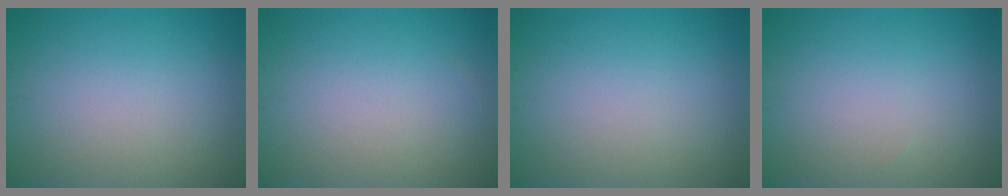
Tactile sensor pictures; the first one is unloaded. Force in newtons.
{"total": 0.0}
{"total": 0.0}
{"total": 0.0}